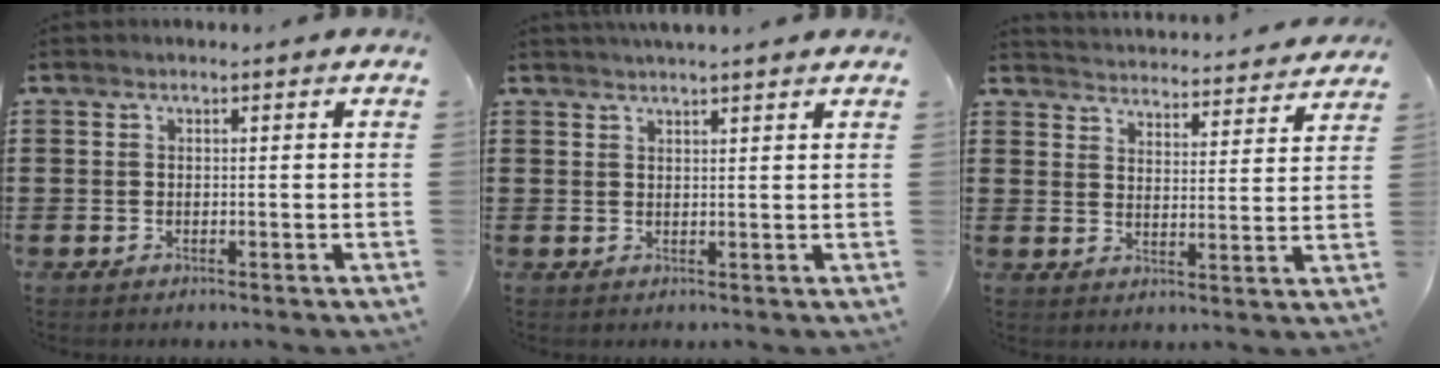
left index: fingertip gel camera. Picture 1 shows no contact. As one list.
[{"total": 2.0, "force": [1.9, -0.3, 0.4], "torque": [-0.012, 0.000, 0.037]}, {"total": 3.8, "force": [3.7, -0.5, -0.5], "torque": [-0.004, -0.036, 0.059]}]